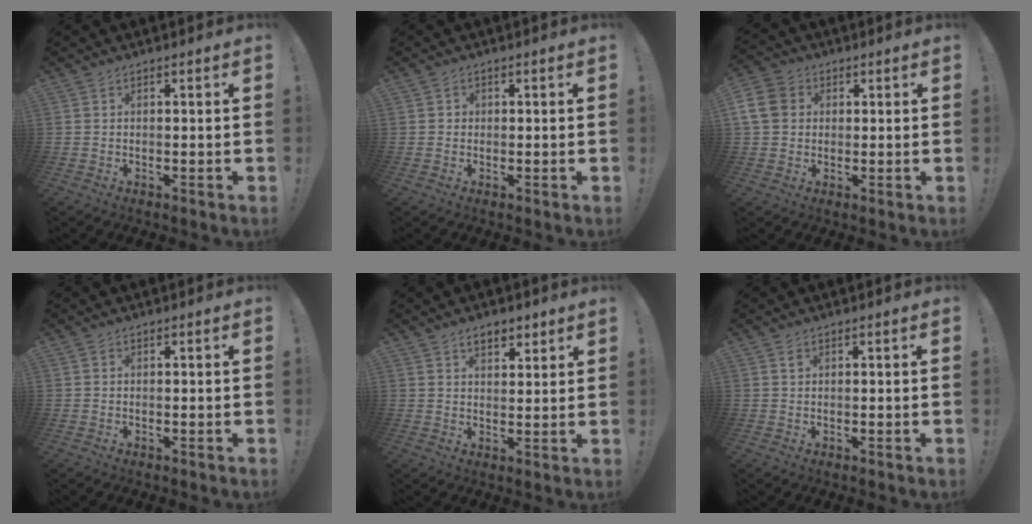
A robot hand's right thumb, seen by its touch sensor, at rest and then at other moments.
{"total": 1.1, "force": [-0.1, 1.0, 0.4], "torque": [-0.011, 0.004, -0.001]}
{"total": 8.0, "force": [1.5, 7.2, 3.3], "torque": [-0.066, 0.006, 0.031]}
{"total": 0.0}
{"total": 5.0, "force": [3.5, 2.7, 2.5], "torque": [-0.034, -0.012, 0.060]}
{"total": 0.6, "force": [0.4, 0.3, 0.4], "torque": [0.001, -0.003, 0.005]}